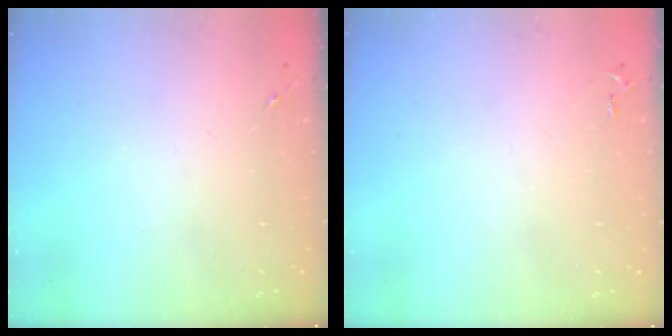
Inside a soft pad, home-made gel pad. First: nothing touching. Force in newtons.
{"total": 2.6, "press": 2.6, "slide": 0.4}